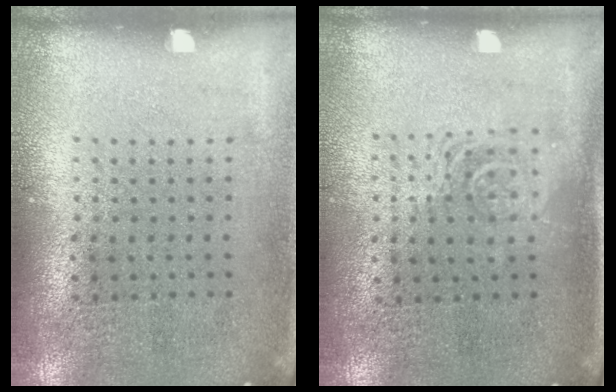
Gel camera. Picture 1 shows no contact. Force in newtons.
{"total": 1.6, "press": 1.4, "slide": 0.7}